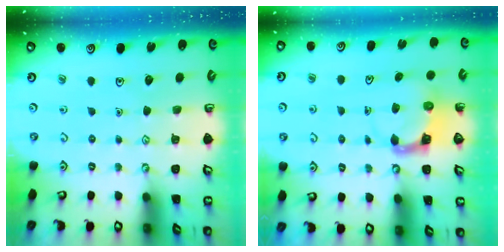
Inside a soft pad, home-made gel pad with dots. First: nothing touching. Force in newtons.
{"total": 3.7, "press": 3.7, "slide": 0.4}